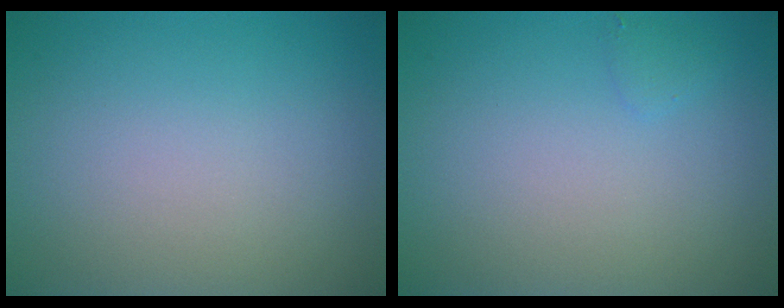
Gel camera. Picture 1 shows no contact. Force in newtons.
{"total": 0.6, "press": 0.6, "slide": 0.0}